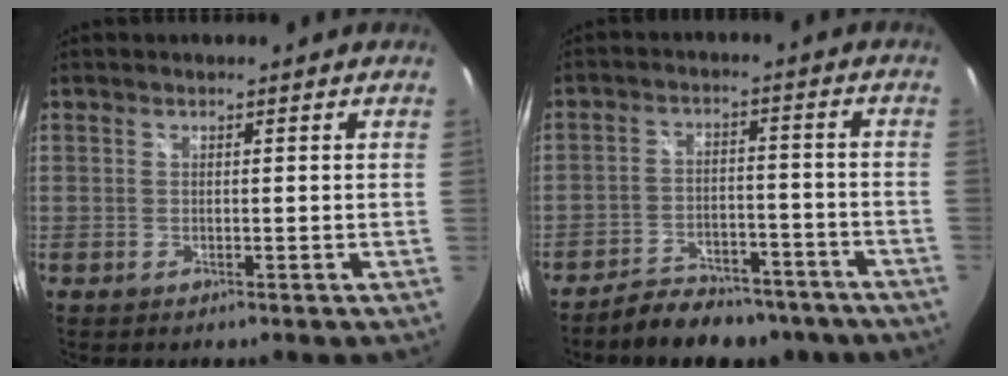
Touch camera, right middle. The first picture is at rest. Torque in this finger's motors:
{"motor_torque": [0.50, -0.93, 0.03, 0.02]}